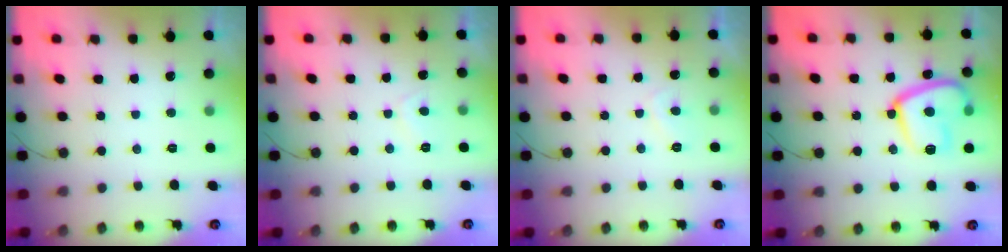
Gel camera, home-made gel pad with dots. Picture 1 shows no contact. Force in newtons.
{"total": 2.4, "press": 2.3, "slide": 0.5}
{"total": 1.5, "press": 1.4, "slide": 0.6}
{"total": 17.1, "press": 17.0, "slide": 2.0}